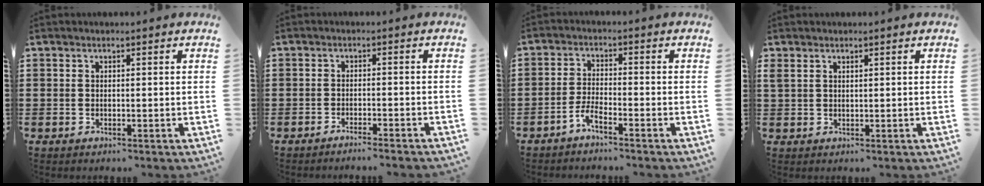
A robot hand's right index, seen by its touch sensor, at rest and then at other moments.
{"total": 2.0, "force": [-1.9, -0.5, 0.4], "torque": [-0.006, 0.002, -0.038]}
{"total": 3.0, "force": [-2.6, 0.0, 1.6], "torque": [-0.045, -0.002, -0.056]}
{"total": 1.3, "force": [0.9, 0.5, 0.7], "torque": [-0.015, 0.004, 0.017]}